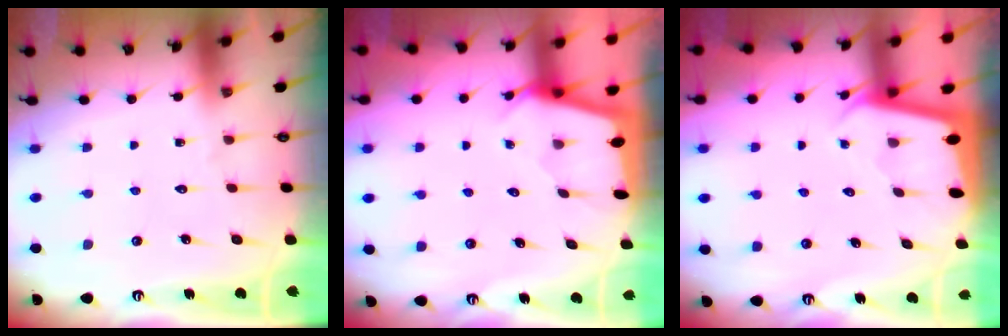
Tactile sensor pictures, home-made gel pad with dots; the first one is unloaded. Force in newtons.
{"total": 2.0, "press": 2.0, "slide": 0.3}
{"total": 2.0, "press": 2.0, "slide": 0.0}